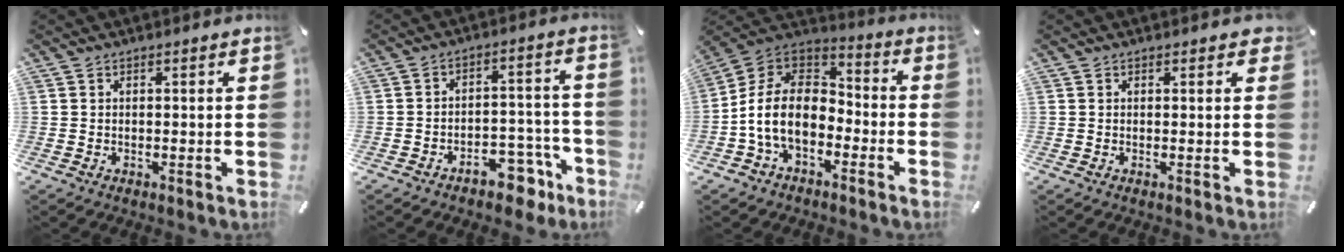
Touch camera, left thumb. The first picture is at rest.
{"total": 10.2, "force": [-7.2, 5.1, 5.2], "torque": [-0.044, 0.042, -0.119]}
{"total": 13.2, "force": [-4.8, 9.0, 8.3], "torque": [-0.193, 0.019, -0.096]}
{"total": 0.9, "force": [0.4, 0.6, 0.5], "torque": [0.004, -0.003, 0.003]}